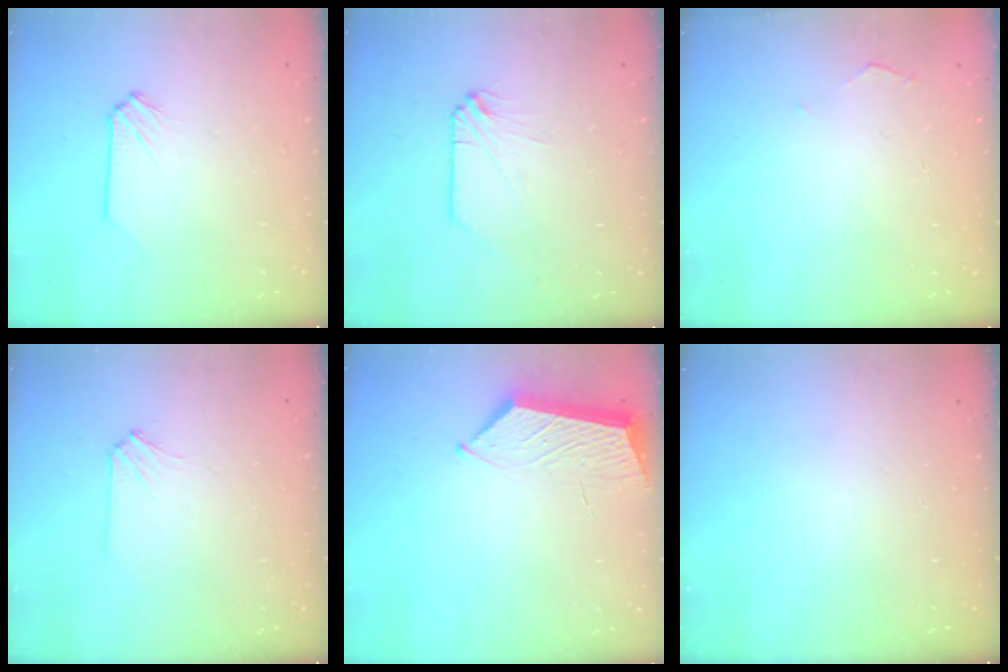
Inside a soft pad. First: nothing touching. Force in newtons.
{"total": 0.0}
{"total": 2.8, "press": 2.8, "slide": 0.4}
{"total": 2.4, "press": 2.4, "slide": 0.5}
{"total": 6.6, "press": 6.6, "slide": 0.4}
{"total": 0.0}